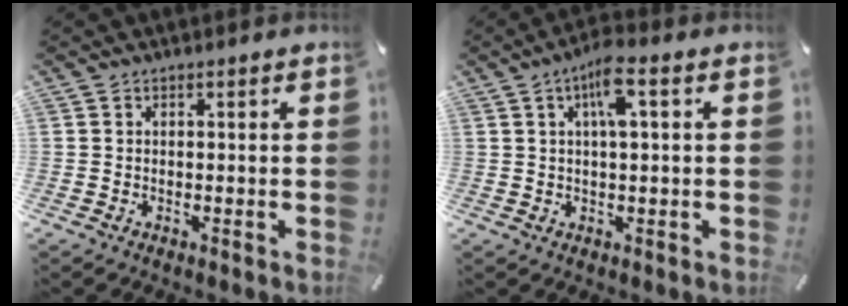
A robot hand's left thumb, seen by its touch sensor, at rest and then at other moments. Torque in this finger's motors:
{"motor_torque": [0.12, 0.15, 0.16, -0.04, 0.24]}